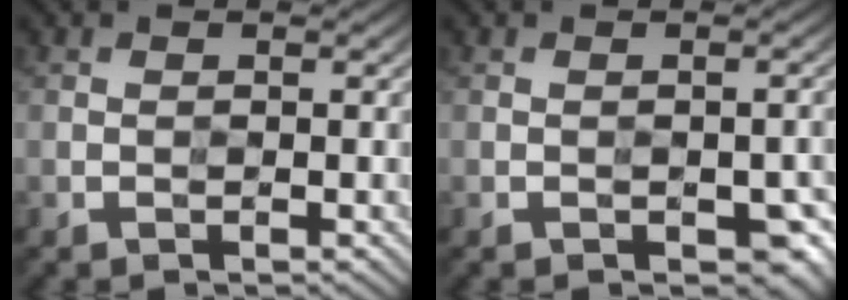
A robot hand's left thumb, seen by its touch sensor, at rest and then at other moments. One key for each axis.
{"total": 5.7, "fx": -2.6, "fy": 3.4, "fz": 3.8, "tx": -0.041, "ty": -0.024, "tz": -0.023}